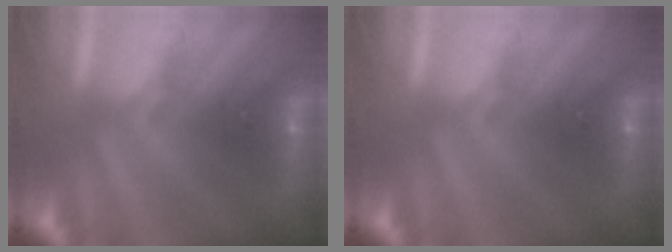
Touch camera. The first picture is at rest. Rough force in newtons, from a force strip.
{"total": 0.0}